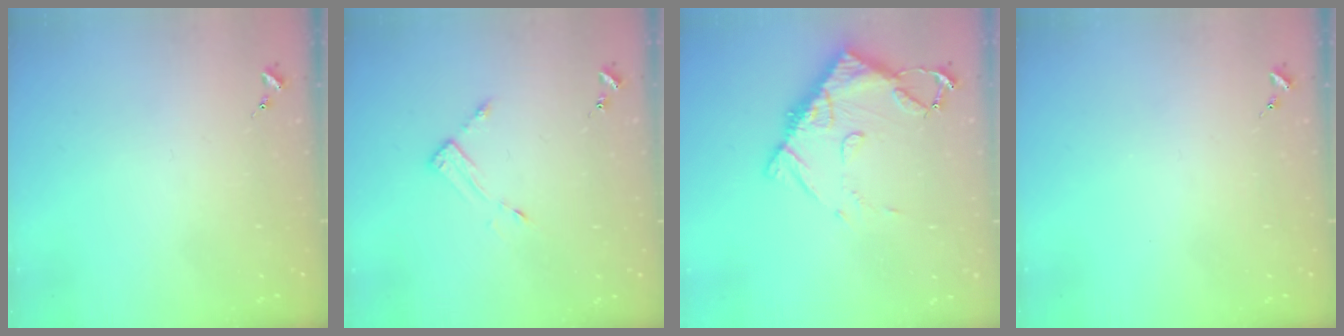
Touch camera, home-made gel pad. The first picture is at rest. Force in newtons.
{"total": 3.0, "press": 3.0, "slide": 0.3}
{"total": 11.5, "press": 11.5, "slide": 1.1}
{"total": 0.0}